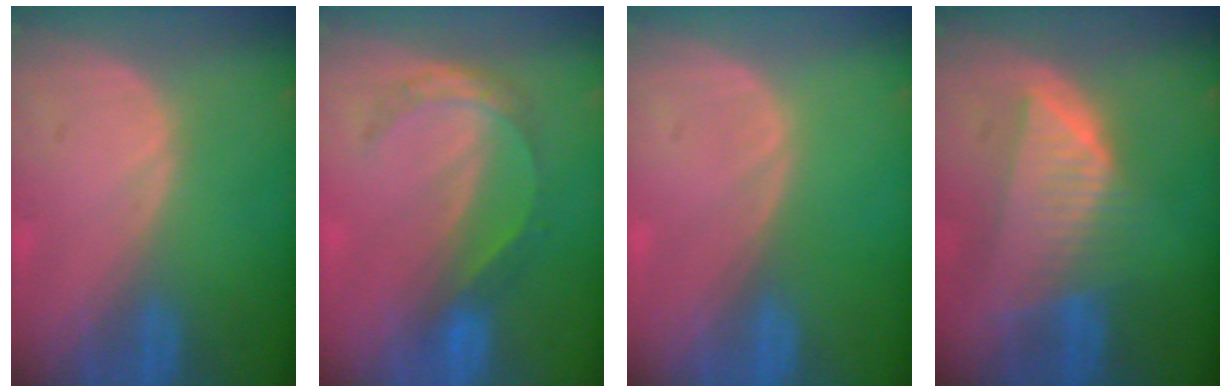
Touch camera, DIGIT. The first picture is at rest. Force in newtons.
{"total": 4.6, "press": 4.2, "slide": 1.9}
{"total": 0.0}
{"total": 7.6, "press": 7.1, "slide": 2.9}